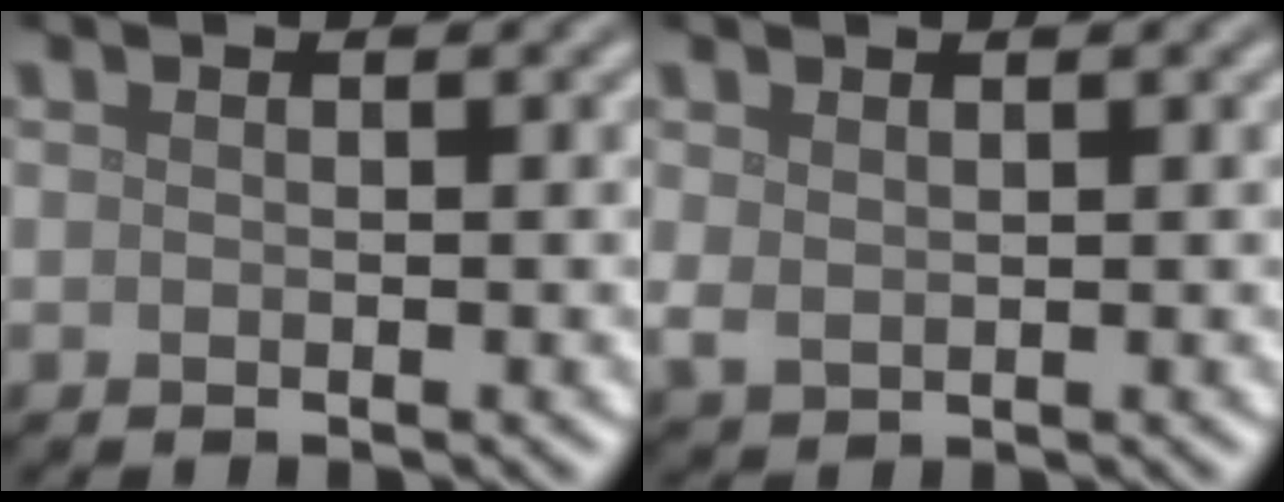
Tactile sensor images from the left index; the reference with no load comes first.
{"total": 1.5, "force": [0.6, 0.9, 1.0], "torque": [-0.023, -0.002, 0.016]}